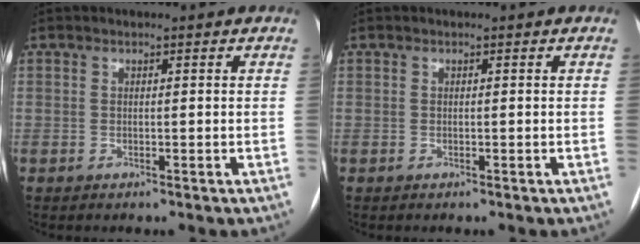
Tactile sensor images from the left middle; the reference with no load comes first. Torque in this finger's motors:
{"motor_torque": [1.04, -1.10, -0.21, -0.17]}